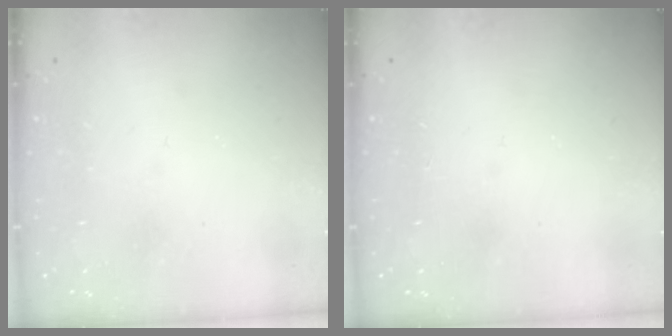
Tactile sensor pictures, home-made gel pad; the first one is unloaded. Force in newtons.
{"total": 1.7, "press": 1.7, "slide": 0.2}